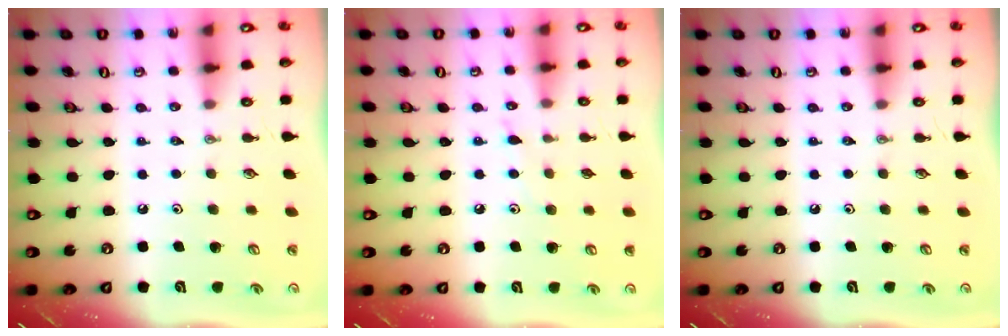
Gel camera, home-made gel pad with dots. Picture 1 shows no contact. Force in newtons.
{"total": 5.4, "press": 5.4, "slide": 0.7}
{"total": 0.0}